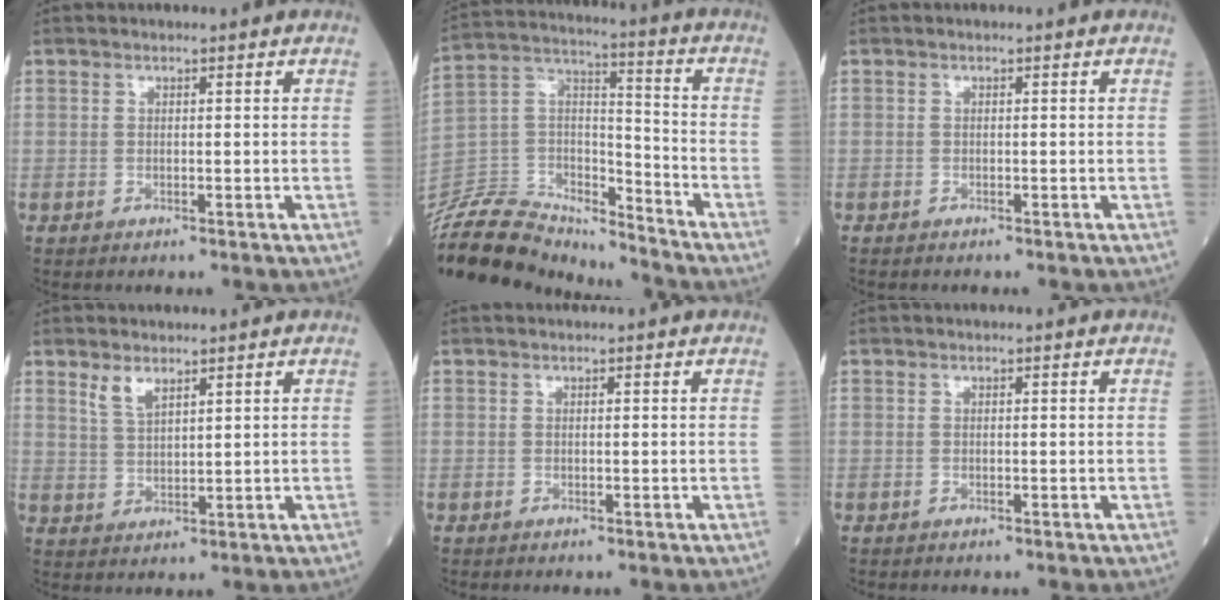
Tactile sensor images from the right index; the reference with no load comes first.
{"total": 19.8, "force": [-18.9, 4.0, 4.1], "torque": [-0.085, 0.039, -0.328]}
{"total": 0.6, "force": [-0.6, 0.1, 0.1], "torque": [-0.004, 0.000, -0.012]}
{"total": 3.1, "force": [2.2, 1.1, 1.8], "torque": [-0.040, -0.002, 0.050]}
{"total": 0.0}
{"total": 0.0}